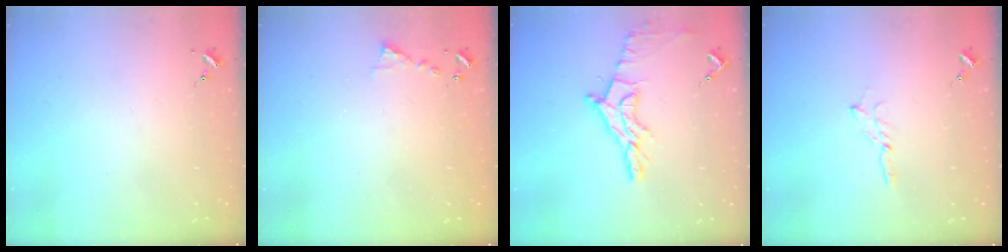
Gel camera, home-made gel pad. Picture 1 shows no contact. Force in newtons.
{"total": 4.5, "press": 4.4, "slide": 0.5}
{"total": 14.4, "press": 14.4, "slide": 1.1}
{"total": 2.1, "press": 2.1, "slide": 0.2}